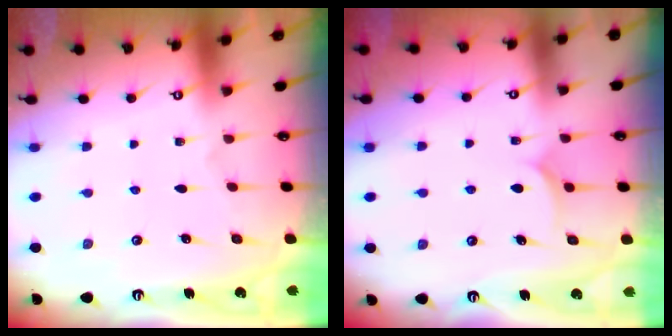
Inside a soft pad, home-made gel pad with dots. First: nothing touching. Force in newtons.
{"total": 5.5, "press": 5.5, "slide": 0.2}